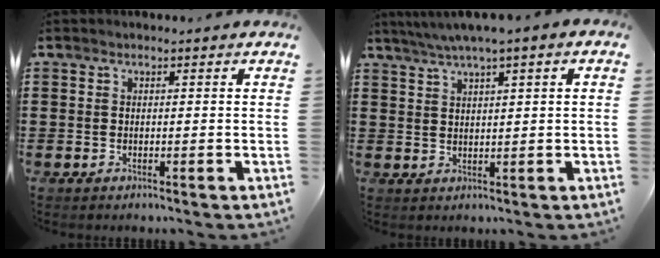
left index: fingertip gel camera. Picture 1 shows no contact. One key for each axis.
{"total": 3.1, "fx": 1.9, "fy": -0.1, "fz": 2.5, "tx": -0.050, "ty": 0.003, "tz": 0.033}